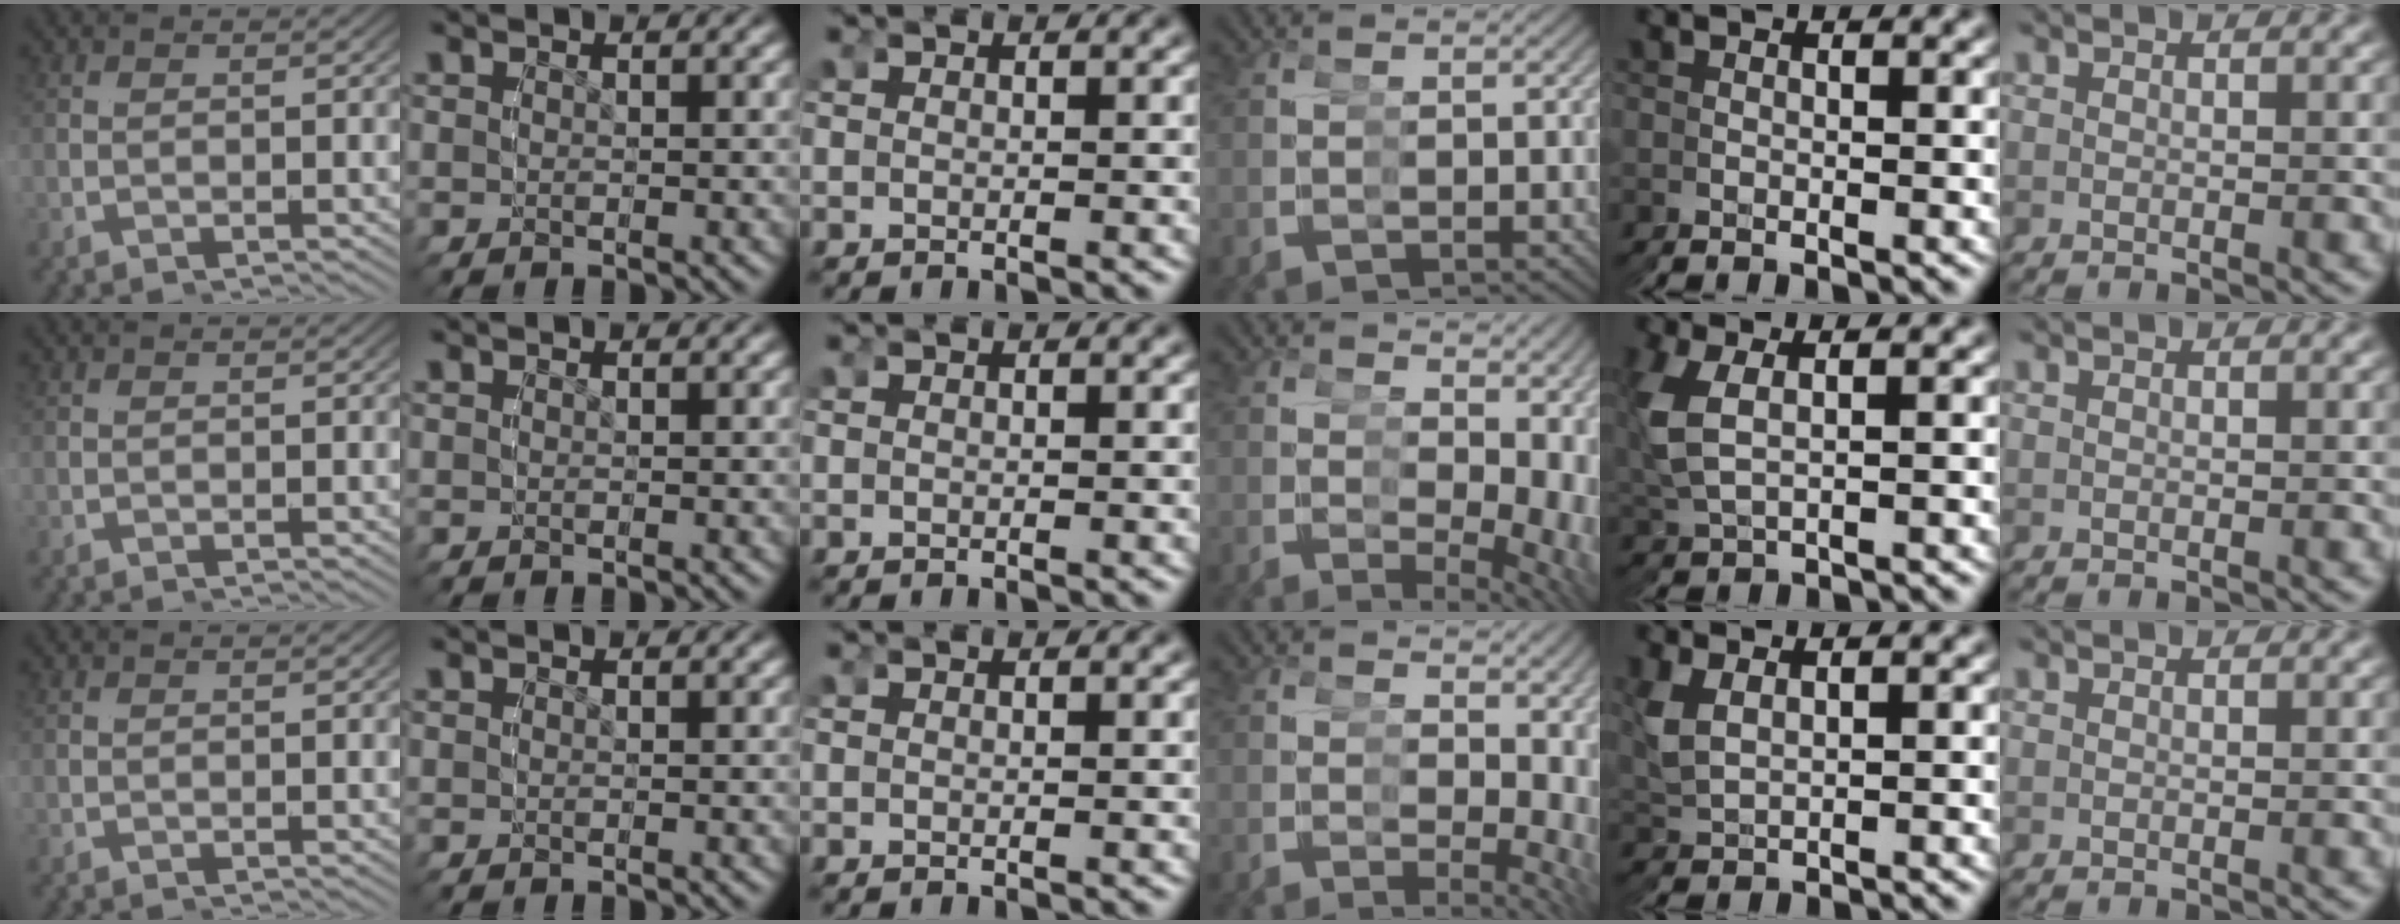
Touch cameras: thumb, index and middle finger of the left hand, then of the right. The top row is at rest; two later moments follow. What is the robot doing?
{"motion": "grasp_and_lifting", "object": "legos"}